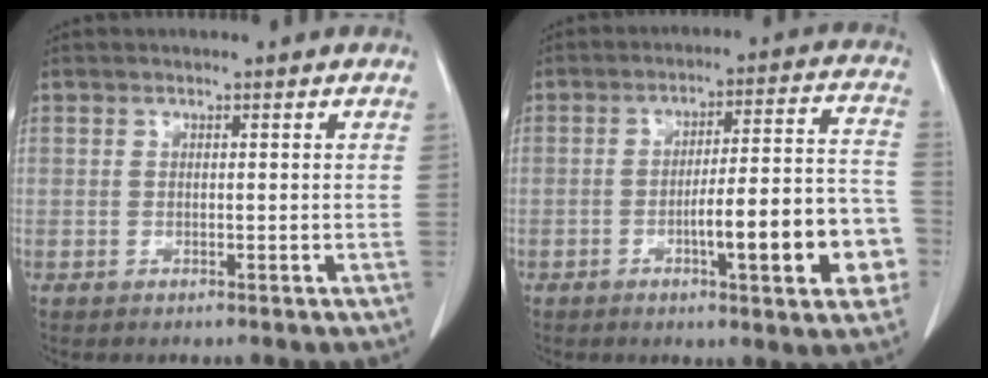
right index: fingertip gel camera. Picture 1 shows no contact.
{"total": 14.4, "force": [-4.8, 2.4, 13.4], "torque": [-0.171, 0.025, -0.063]}